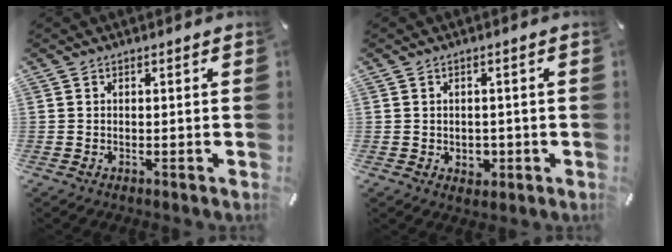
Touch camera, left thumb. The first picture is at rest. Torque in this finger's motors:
{"motor_torque": [0.31, 0.33, 0.00, 0.00, 0.00]}